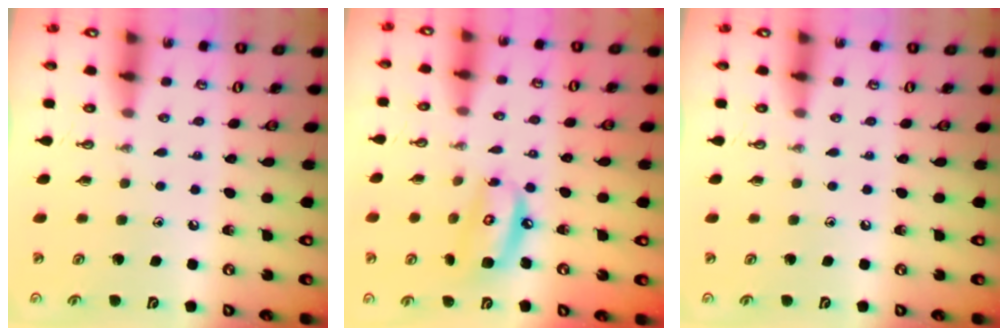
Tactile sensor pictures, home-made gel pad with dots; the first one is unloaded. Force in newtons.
{"total": 10.1, "press": 10.0, "slide": 1.3}
{"total": 0.0}